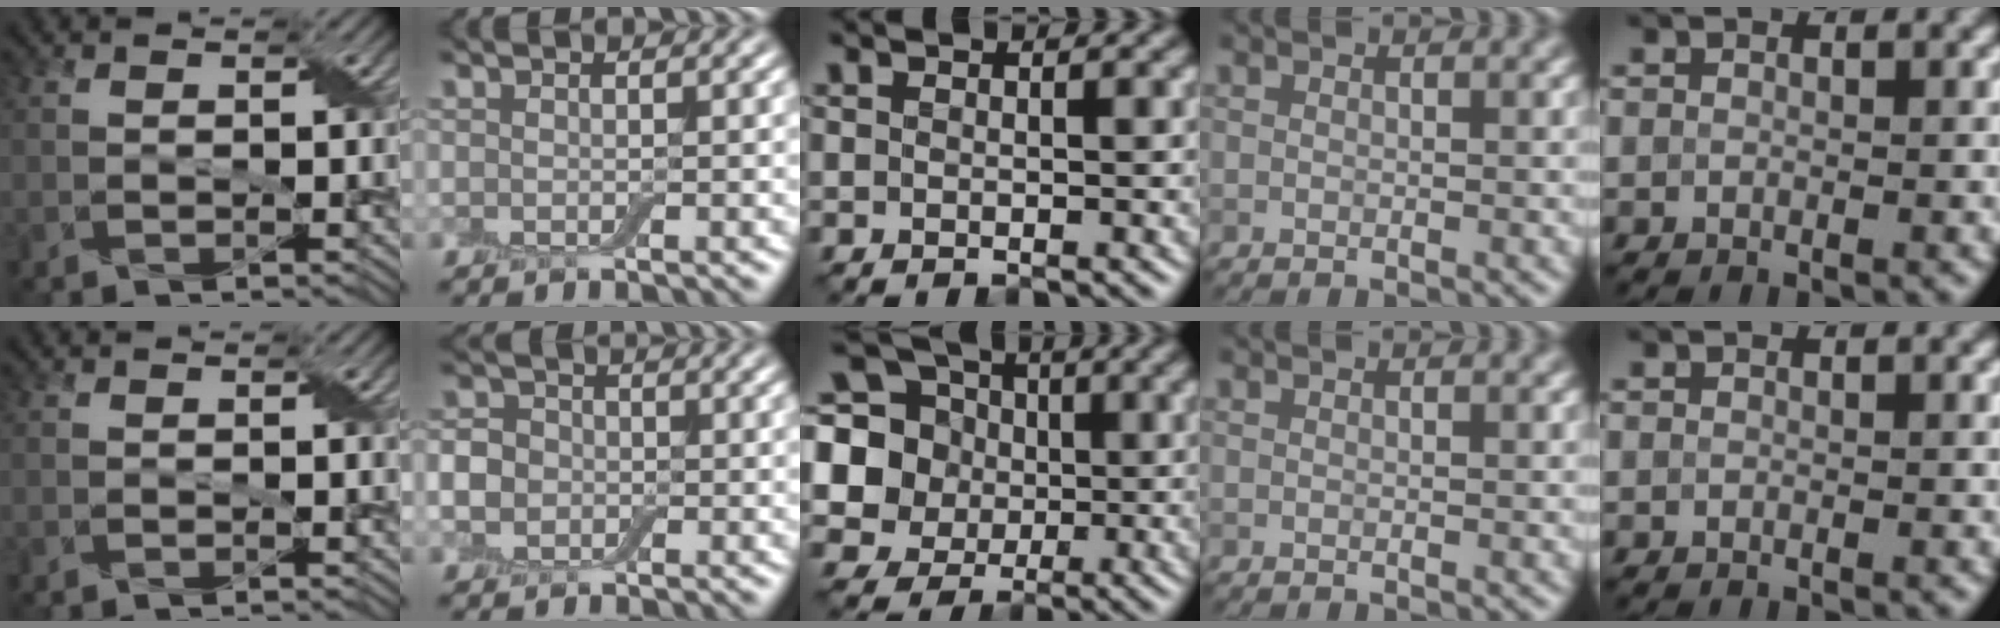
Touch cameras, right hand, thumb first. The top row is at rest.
{"index": {"total": 3.3, "force": [-0.6, 2.8, 1.5], "torque": [-0.022, 0.001, -0.021]}, "middle": {"total": 9.1, "force": [0.9, 8.3, 3.6], "torque": [-0.097, 0.018, -0.007]}}